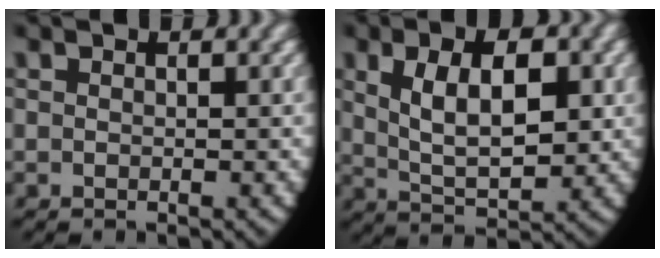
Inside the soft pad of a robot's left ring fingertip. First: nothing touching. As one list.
[{"total": 7.5, "force": [0.6, 4.2, 6.2], "torque": [-0.105, -0.020, 0.023]}]